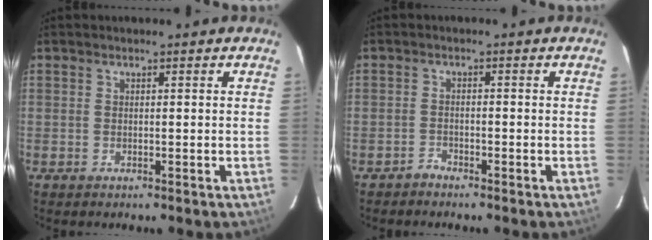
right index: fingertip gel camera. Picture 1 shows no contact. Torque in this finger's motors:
{"motor_torque": [0.01, -0.03, -0.01, -0.05]}